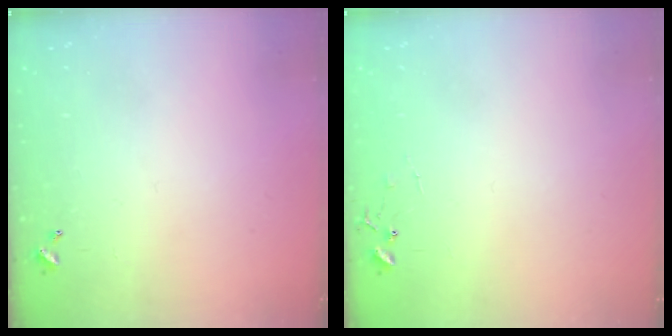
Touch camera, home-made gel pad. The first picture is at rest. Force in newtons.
{"total": 6.9, "press": 6.9, "slide": 0.4}